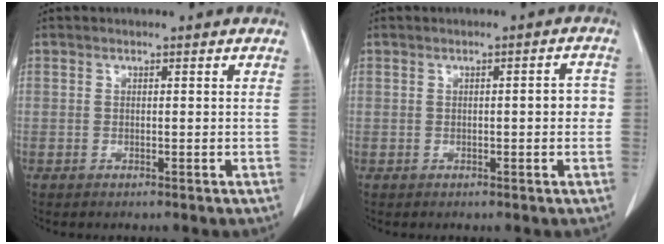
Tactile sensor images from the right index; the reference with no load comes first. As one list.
[{"total": 2.8, "force": [-0.1, 0.9, 2.7], "torque": [-0.029, 0.012, -0.002]}]